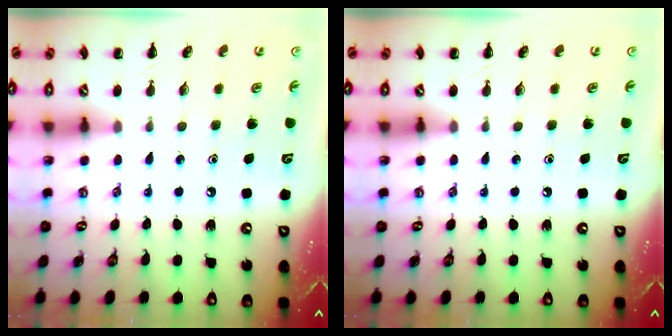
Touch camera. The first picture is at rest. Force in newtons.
{"total": 0.0}